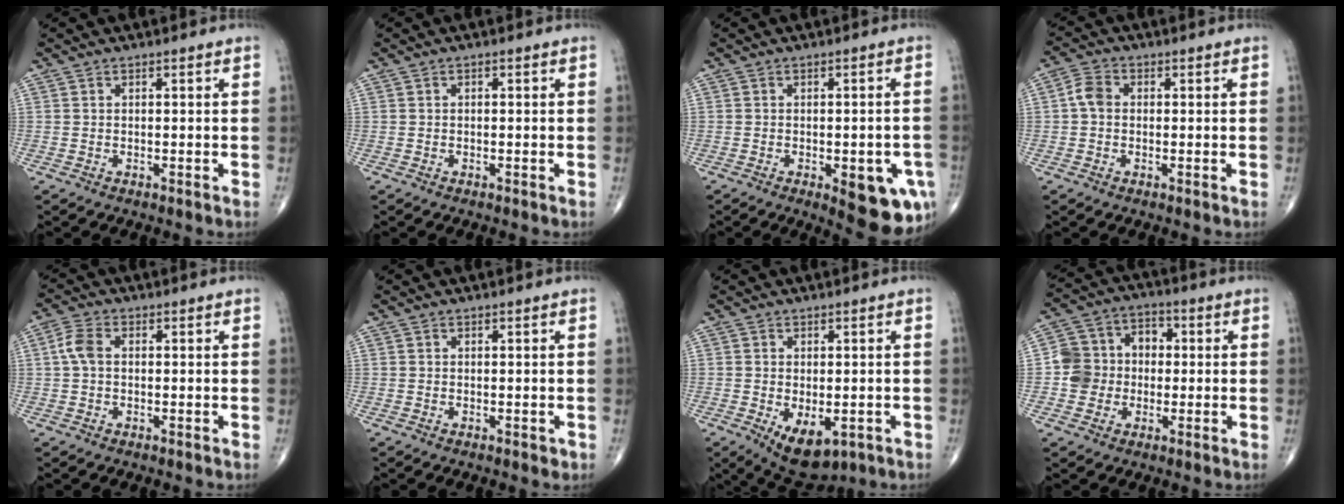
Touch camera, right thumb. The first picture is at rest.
{"total": 0.0}
{"total": 11.1, "force": [-4.1, 4.2, 9.5], "torque": [-0.091, 0.004, -0.039]}
{"total": 3.6, "force": [0.0, 2.8, 2.3], "torque": [-0.042, 0.011, -0.008]}
{"total": 4.0, "force": [0.4, 2.5, 3.0], "torque": [-0.071, 0.011, 0.002]}
{"total": 0.6, "force": [-0.1, 0.4, 0.4], "torque": [-0.002, 0.000, 0.000]}
{"total": 8.0, "force": [-2.7, 4.4, 6.1], "torque": [-0.083, -0.008, -0.027]}
{"total": 9.5, "force": [-0.6, 8.6, 4.0], "torque": [-0.039, 0.037, -0.020]}